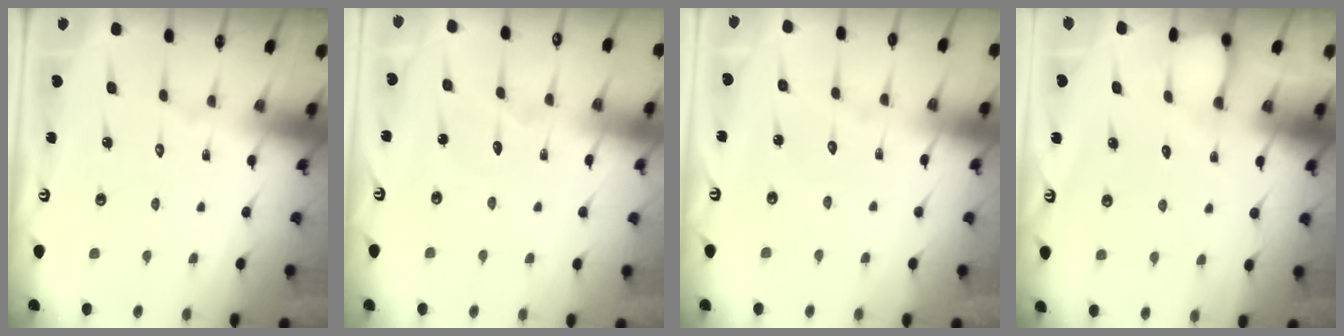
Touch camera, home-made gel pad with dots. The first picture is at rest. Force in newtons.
{"total": 4.1, "press": 4.0, "slide": 0.6}
{"total": 2.8, "press": 2.8, "slide": 0.3}
{"total": 2.6, "press": 2.6, "slide": 0.3}